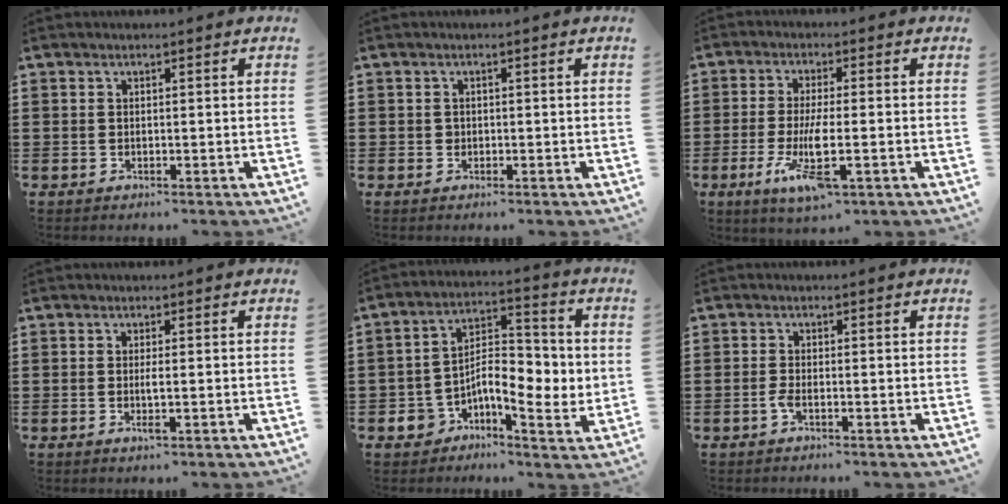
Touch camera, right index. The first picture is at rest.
{"total": 0.7, "force": [0.1, 0.7, 0.2], "torque": [-0.006, 0.003, 0.001]}
{"total": 8.0, "force": [-2.7, 1.5, 7.3], "torque": [-0.159, -0.020, -0.052]}
{"total": 1.5, "force": [-0.3, 0.1, 1.5], "torque": [-0.029, -0.001, -0.006]}
{"total": 8.2, "force": [-1.5, 5.1, 6.2], "torque": [-0.102, 0.002, -0.030]}
{"total": 1.5, "force": [-0.8, 0.3, 1.2], "torque": [-0.038, -0.007, -0.019]}